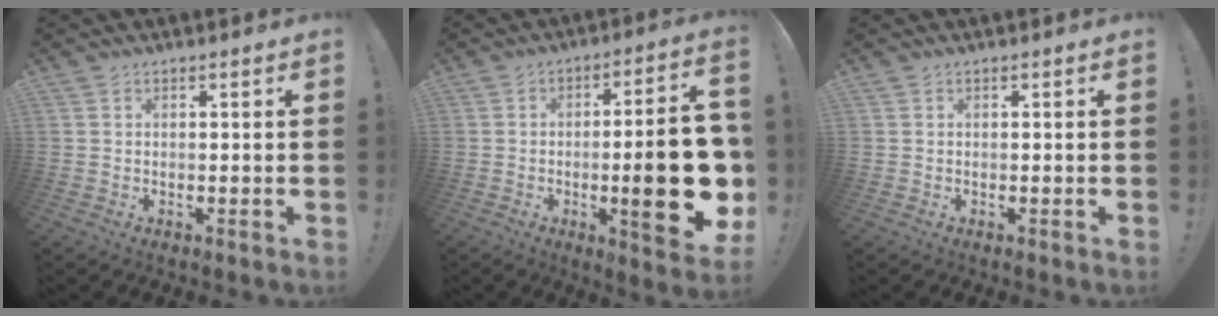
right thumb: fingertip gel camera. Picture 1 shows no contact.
{"total": 21.5, "force": [-3.5, 4.9, 20.7], "torque": [-0.292, 0.002, -0.044]}
{"total": 0.0}